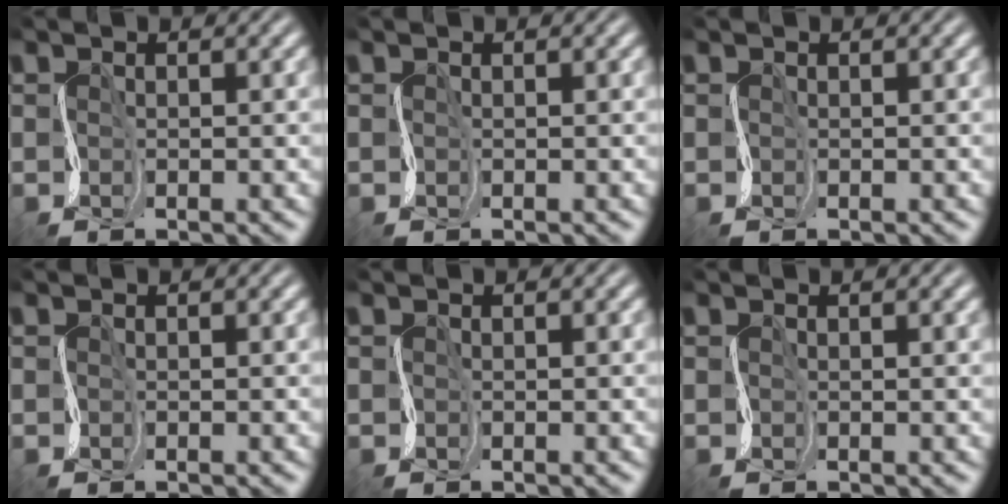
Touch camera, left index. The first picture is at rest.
{"total": 0.0}
{"total": 0.0}
{"total": 0.0}
{"total": 0.0}
{"total": 0.9, "force": [0.3, 0.3, 0.8], "torque": [-0.007, 0.003, 0.002]}